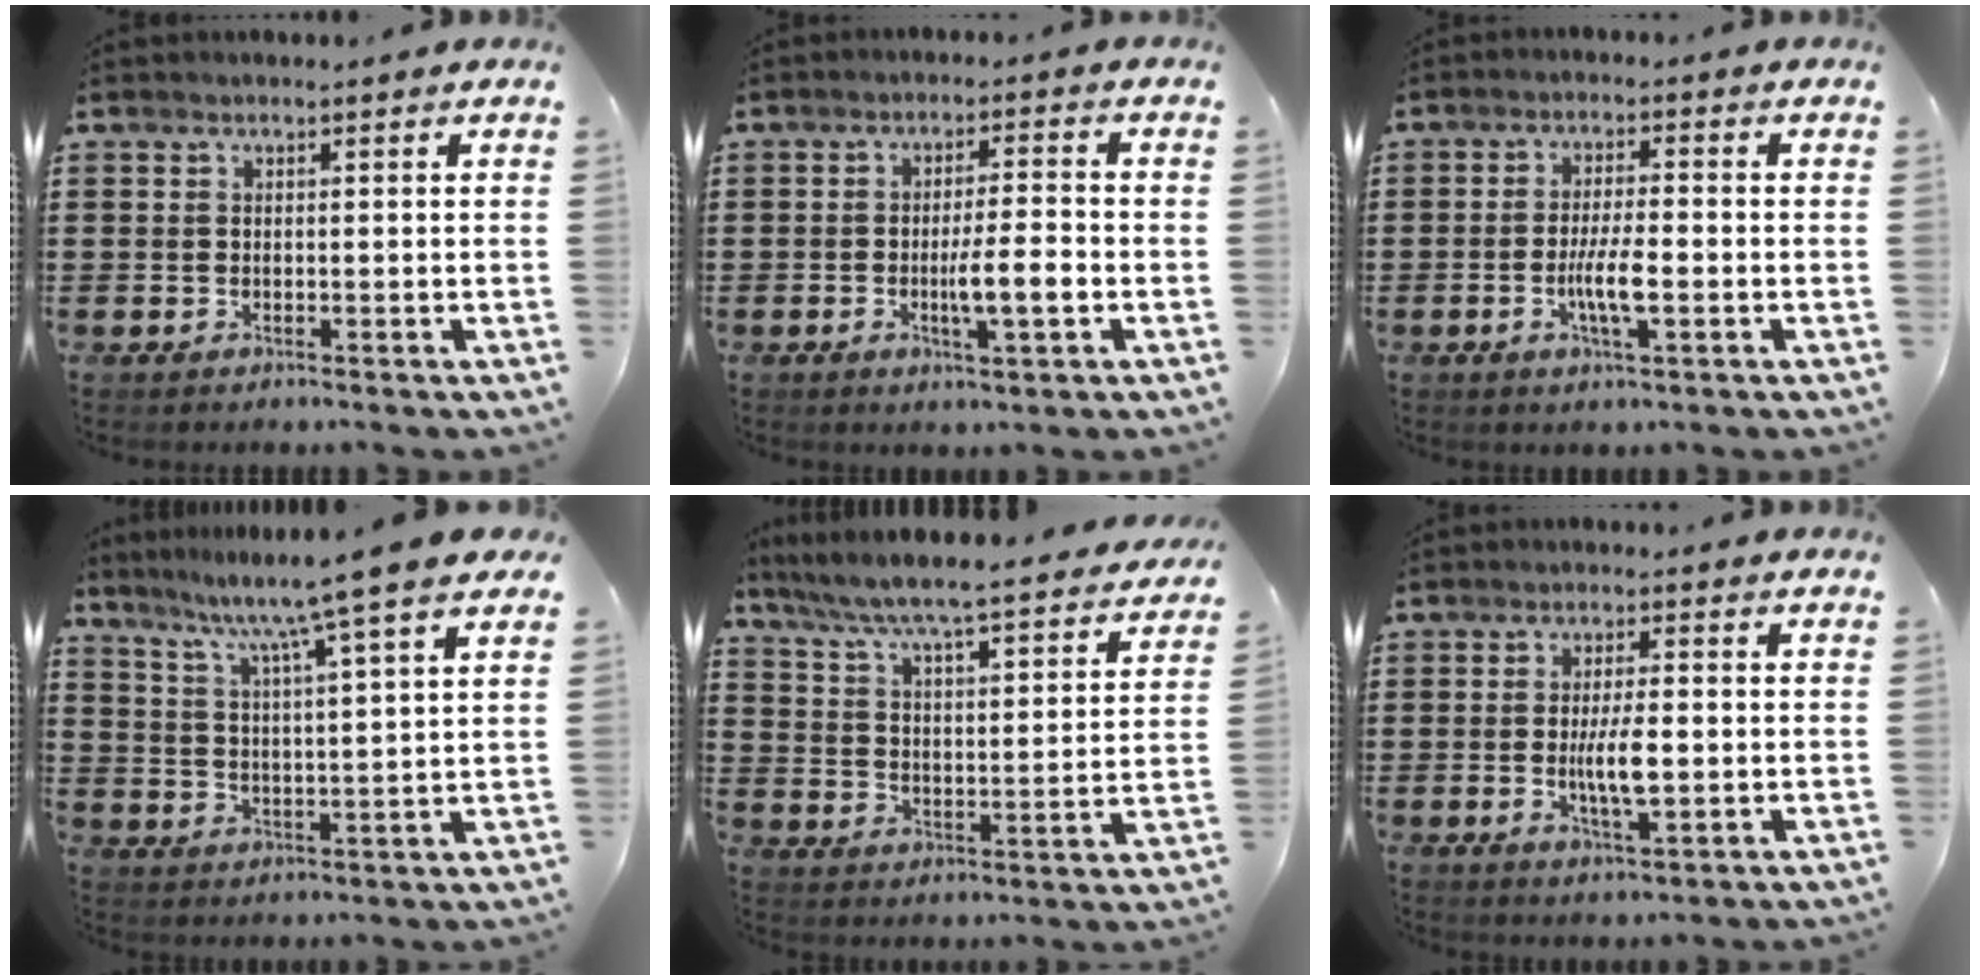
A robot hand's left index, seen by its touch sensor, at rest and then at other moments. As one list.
[{"total": 5.7, "force": [-1.4, 1.0, 5.4], "torque": [-0.092, 0.003, -0.026]}, {"total": 5.6, "force": [-1.5, 1.2, 5.3], "torque": [-0.101, 0.000, -0.031]}, {"total": 8.3, "force": [6.7, -1.4, 4.6], "torque": [-0.107, -0.044, 0.102]}, {"total": 5.4, "force": [5.0, -0.5, 1.9], "torque": [-0.064, -0.045, 0.076]}, {"total": 6.1, "force": [-0.6, 1.8, 5.8], "torque": [-0.107, -0.006, -0.018]}]